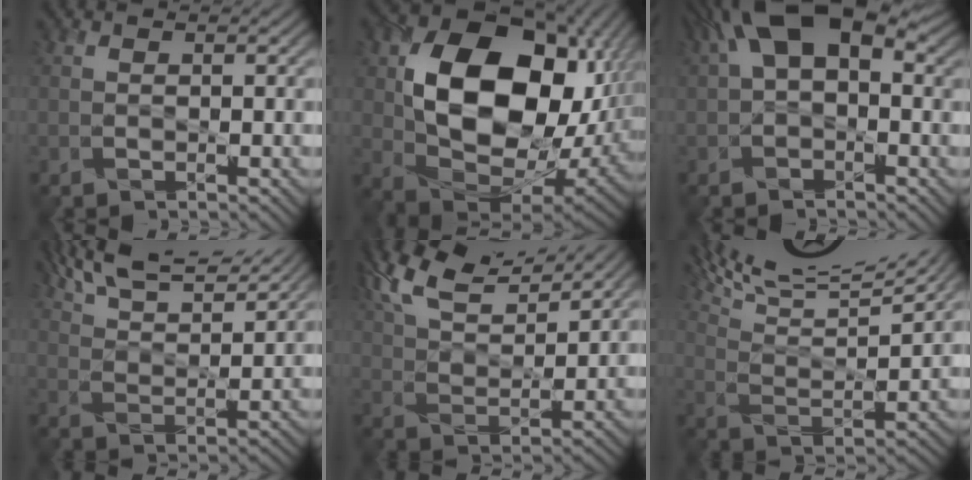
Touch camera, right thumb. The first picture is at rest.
{"total": 18.9, "force": [2.9, 13.1, 13.3], "torque": [-0.234, -0.037, 0.083]}
{"total": 10.0, "force": [3.0, 5.4, 7.9], "torque": [-0.152, 0.022, 0.041]}
{"total": 10.9, "force": [8.8, 2.6, 5.9], "torque": [-0.126, 0.003, 0.152]}
{"total": 11.7, "force": [8.5, 3.7, 7.1], "torque": [-0.179, 0.023, 0.168]}
{"total": 15.7, "force": [12.2, 3.6, 9.3], "torque": [-0.189, 0.003, 0.189]}